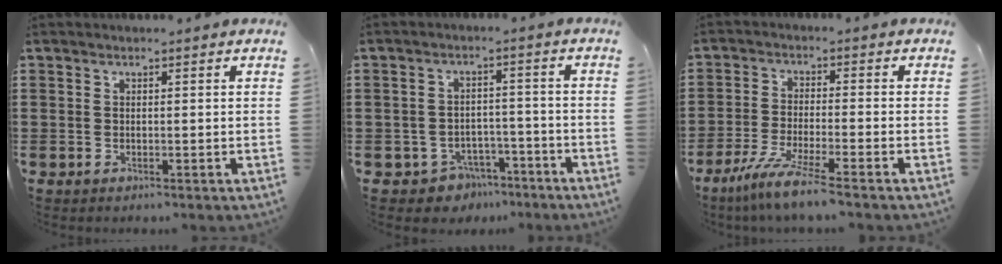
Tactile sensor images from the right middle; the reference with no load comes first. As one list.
[{"total": 3.8, "force": [-3.4, 1.7, 0.4], "torque": [-0.015, 0.011, -0.070]}, {"total": 6.4, "force": [-5.0, -0.3, 4.0], "torque": [-0.090, -0.020, -0.097]}]